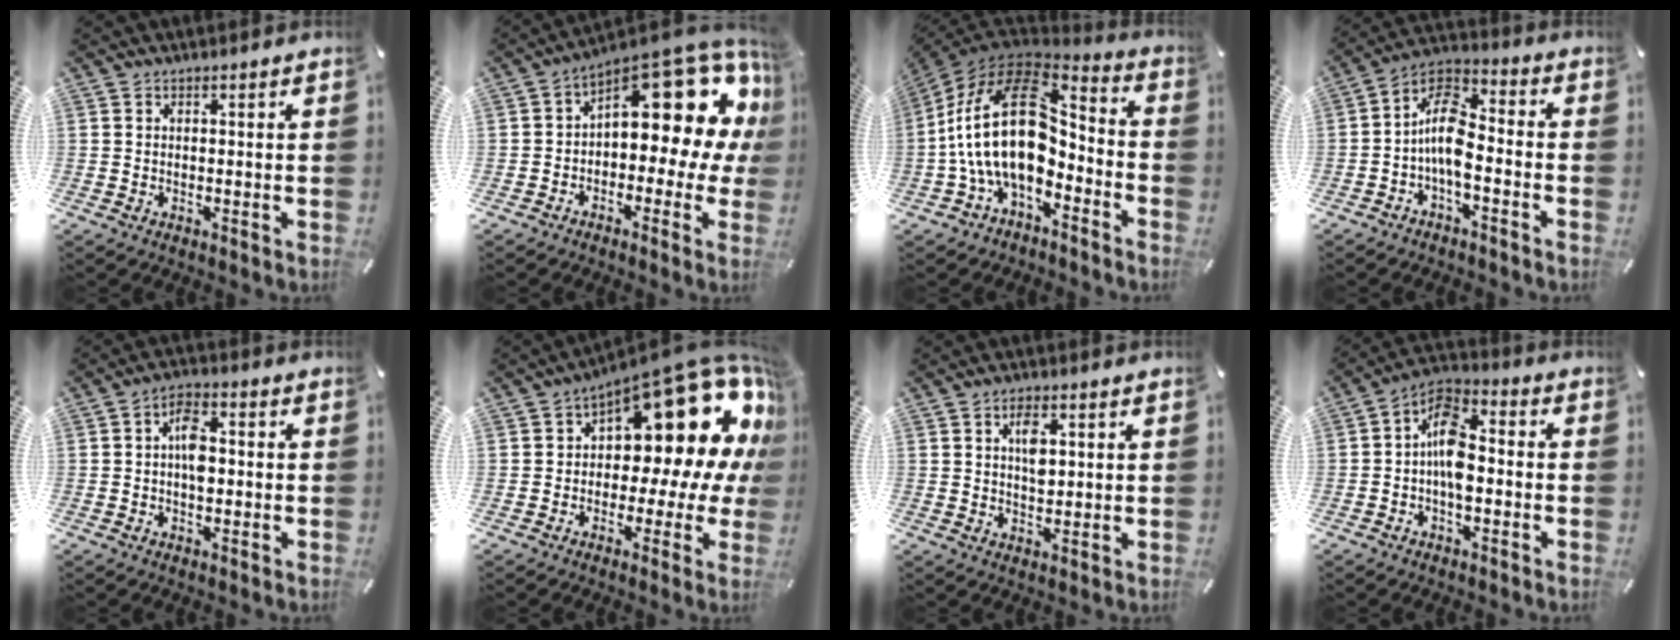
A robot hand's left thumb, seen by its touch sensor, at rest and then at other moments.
{"total": 15.2, "force": [8.5, 7.1, 10.5], "torque": [-0.124, -0.082, 0.135]}
{"total": 25.3, "force": [-1.8, 15.8, 19.7], "torque": [-0.407, 0.011, -0.027]}
{"total": 10.7, "force": [-2.9, 5.7, 8.6], "torque": [-0.174, 0.007, -0.052]}
{"total": 5.9, "force": [-0.3, 3.3, 4.9], "torque": [-0.080, 0.005, -0.009]}
{"total": 19.7, "force": [8.7, 10.1, 14.5], "torque": [-0.178, -0.085, 0.144]}
{"total": 4.9, "force": [1.5, 2.6, 3.9], "torque": [-0.060, -0.003, 0.018]}
{"total": 9.3, "force": [-1.9, 5.2, 7.4], "torque": [-0.144, 0.005, -0.035]}